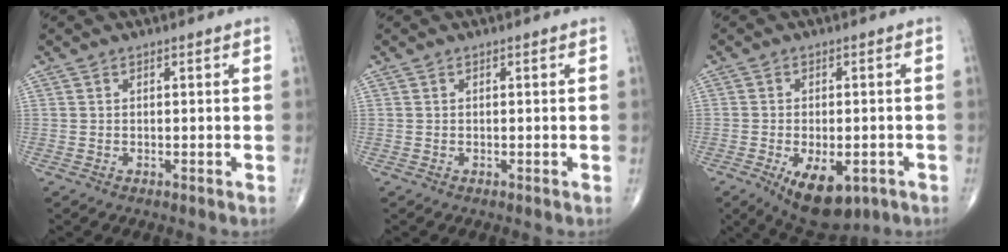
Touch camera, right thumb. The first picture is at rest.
{"total": 0.0}
{"total": 10.8, "force": [-4.7, 5.4, 8.1], "torque": [-0.113, 0.000, -0.059]}